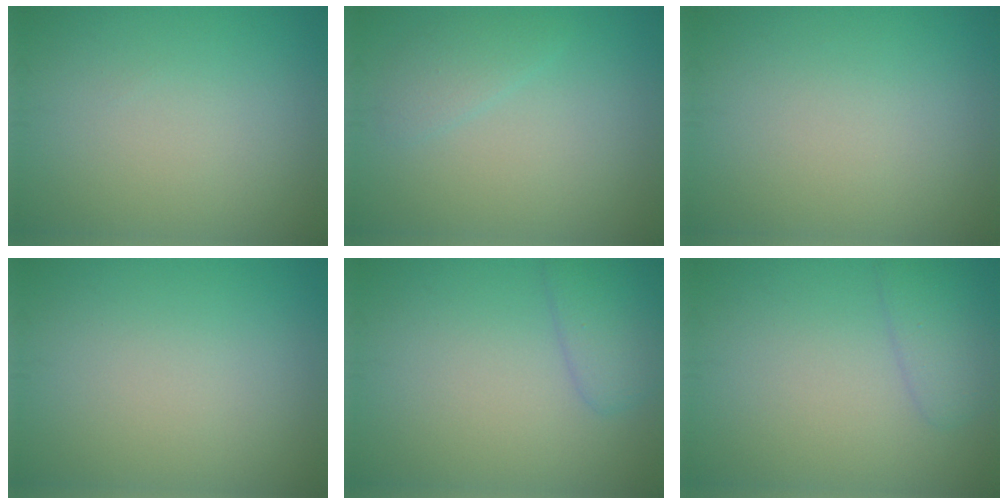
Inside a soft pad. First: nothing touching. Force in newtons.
{"total": 1.5, "press": 1.5, "slide": 0.1}
{"total": 0.0}
{"total": 0.0}
{"total": 2.7, "press": 2.7, "slide": 0.2}
{"total": 2.2, "press": 2.2, "slide": 0.1}